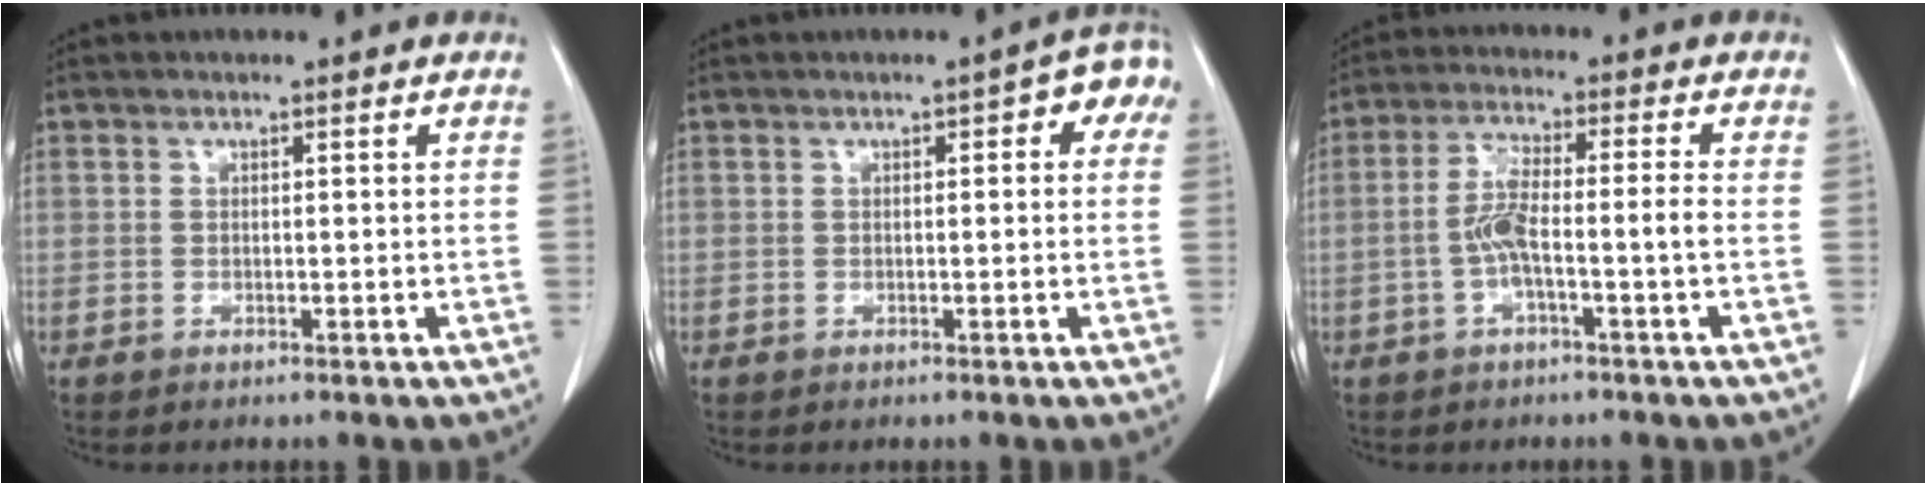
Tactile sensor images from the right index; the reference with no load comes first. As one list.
[{"total": 4.3, "force": [1.3, 1.5, 3.8], "torque": [-0.037, 0.017, 0.007]}, {"total": 6.1, "force": [-1.6, 0.3, 5.9], "torque": [-0.122, 0.019, -0.029]}]